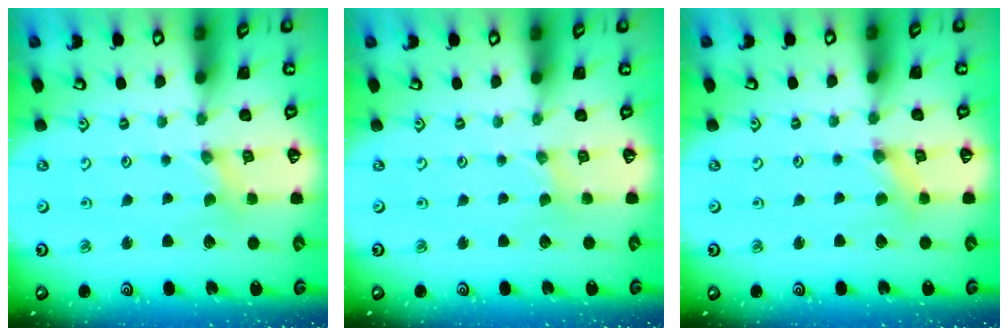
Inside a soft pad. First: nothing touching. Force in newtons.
{"total": 0.0}
{"total": 1.3, "press": 1.2, "slide": 0.2}